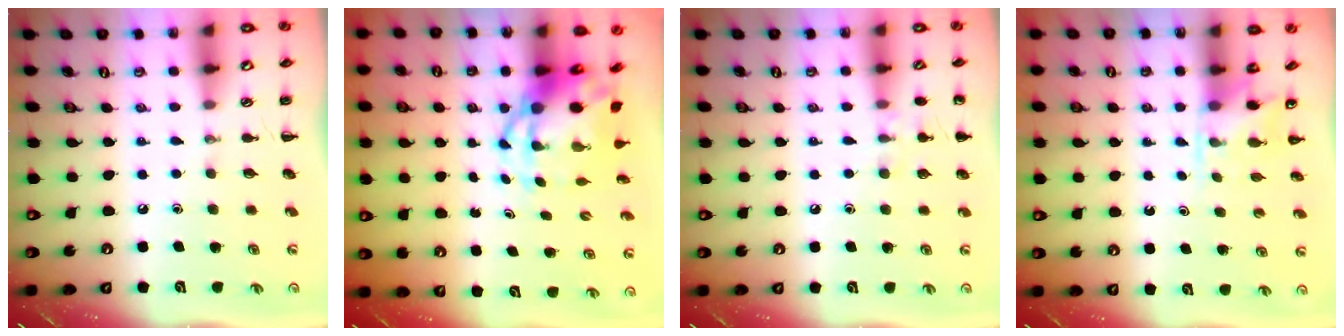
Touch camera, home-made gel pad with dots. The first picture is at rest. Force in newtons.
{"total": 7.7, "press": 7.3, "slide": 2.2}
{"total": 7.6, "press": 7.3, "slide": 2.1}
{"total": 4.5, "press": 4.3, "slide": 1.3}